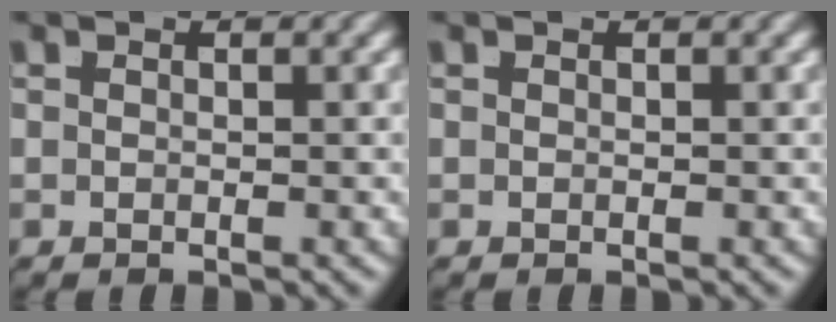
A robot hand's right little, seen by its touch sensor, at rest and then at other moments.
{"total": 0.0}